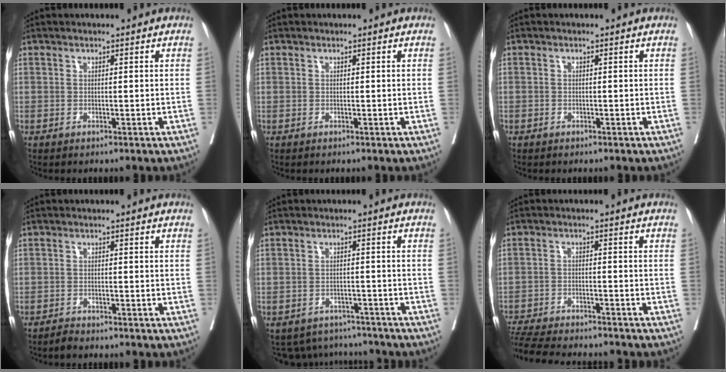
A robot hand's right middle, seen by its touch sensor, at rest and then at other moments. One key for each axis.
{"total": 0.0}
{"total": 1.4, "fx": -0.5, "fy": 1.3, "fz": -0.1, "tx": 0.001, "ty": 0.006, "tz": -0.009}
{"total": 1.2, "fx": -1.2, "fy": 0.1, "fz": 0.1, "tx": -0.005, "ty": -0.002, "tz": -0.022}
{"total": 7.8, "fx": -7.3, "fy": 2.8, "fz": 0.1, "tx": -0.001, "ty": 0.016, "tz": -0.093}
{"total": 13.4, "fx": -12.2, "fy": 1.8, "fz": 5.1, "tx": -0.101, "ty": -0.017, "tz": -0.186}